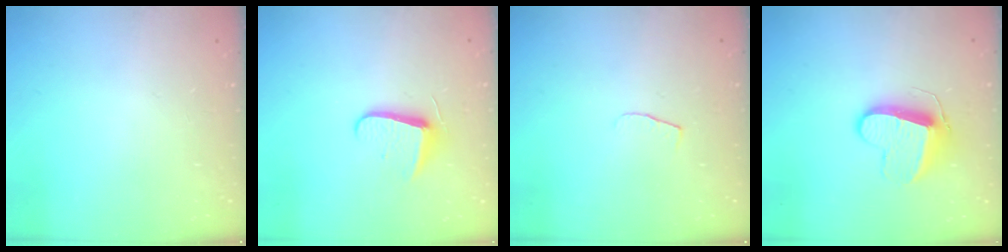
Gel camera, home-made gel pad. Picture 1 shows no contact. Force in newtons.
{"total": 7.8, "press": 7.7, "slide": 0.4}
{"total": 4.2, "press": 4.1, "slide": 0.4}
{"total": 10.6, "press": 10.6, "slide": 0.9}